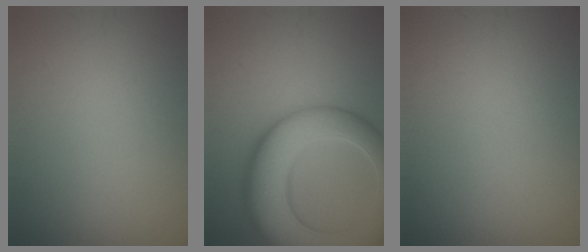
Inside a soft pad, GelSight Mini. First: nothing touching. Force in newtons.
{"total": 10.8, "press": 10.8, "slide": 0.6}
{"total": 0.0}